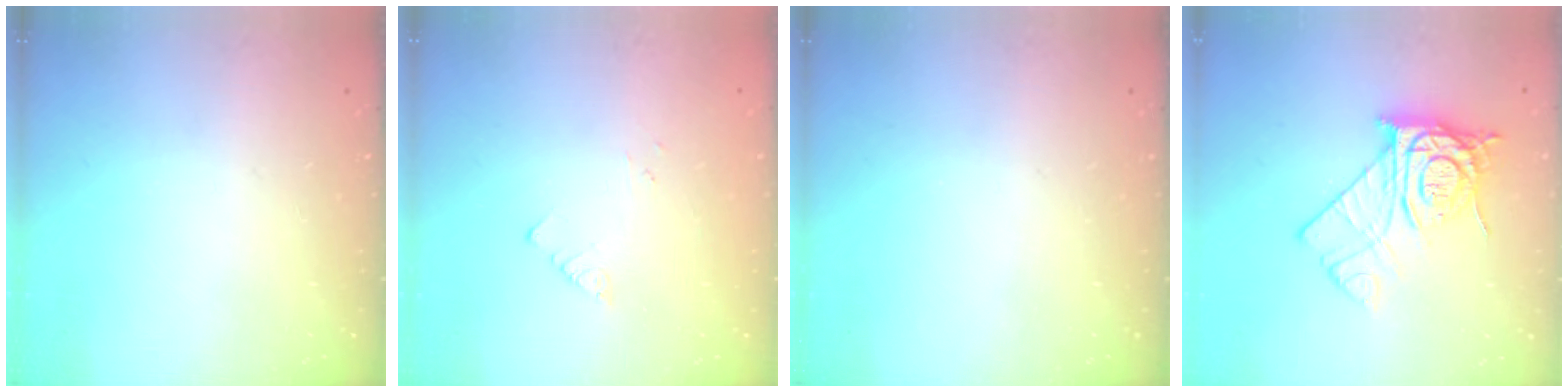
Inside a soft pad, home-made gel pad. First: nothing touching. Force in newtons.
{"total": 1.8, "press": 1.8, "slide": 0.2}
{"total": 0.0}
{"total": 14.2, "press": 14.1, "slide": 1.1}